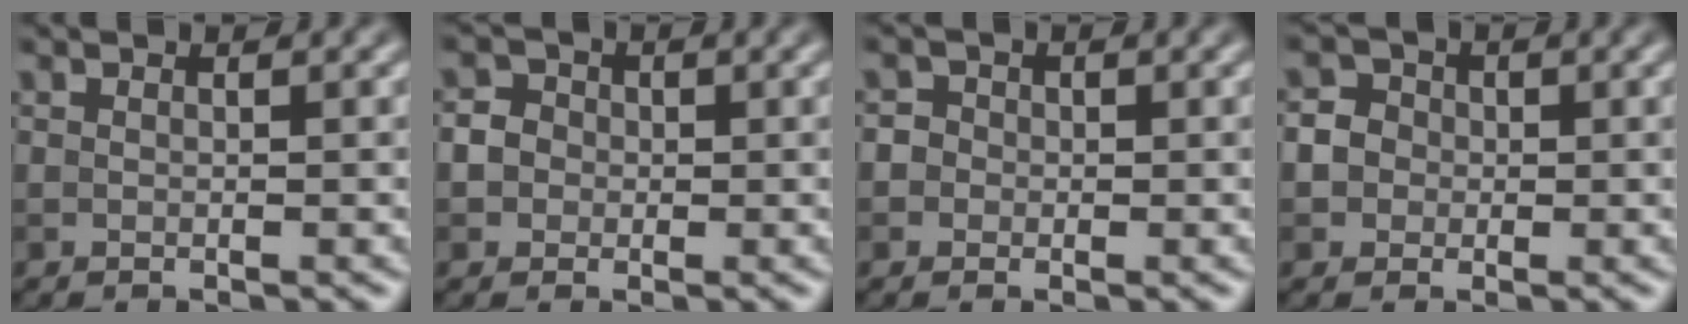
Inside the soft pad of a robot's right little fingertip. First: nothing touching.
{"total": 2.9, "force": [0.0, 2.7, 1.0], "torque": [0.009, 0.011, -0.018]}
{"total": 2.4, "force": [0.3, 2.3, 0.9], "torque": [0.010, 0.016, -0.020]}
{"total": 3.6, "force": [0.0, 3.4, 1.2], "torque": [0.007, 0.020, -0.021]}